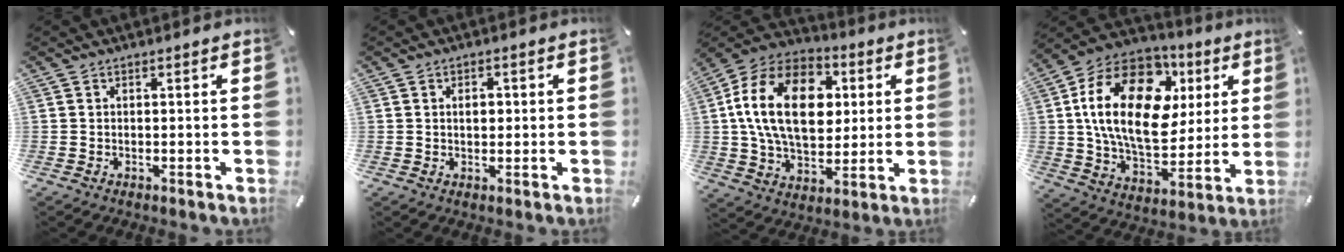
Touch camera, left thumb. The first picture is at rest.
{"total": 2.9, "force": [0.3, 2.0, 2.1], "torque": [-0.027, 0.000, -0.001]}
{"total": 21.4, "force": [3.5, 14.6, 15.3], "torque": [-0.304, 0.009, 0.056]}
{"total": 23.9, "force": [5.7, 15.3, 17.4], "torque": [-0.325, -0.005, 0.097]}